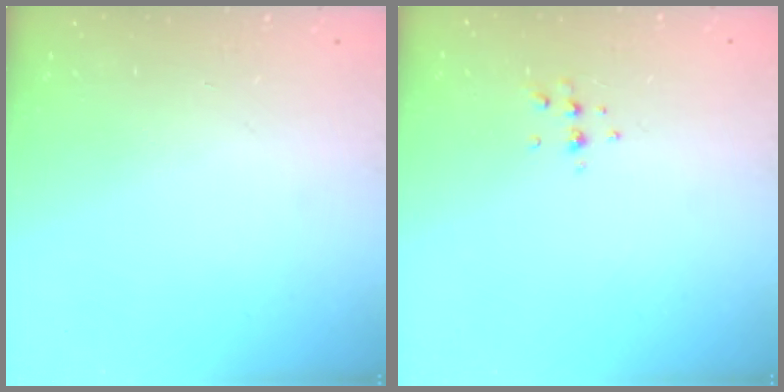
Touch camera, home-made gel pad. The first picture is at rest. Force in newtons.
{"total": 5.3, "press": 5.2, "slide": 1.4}